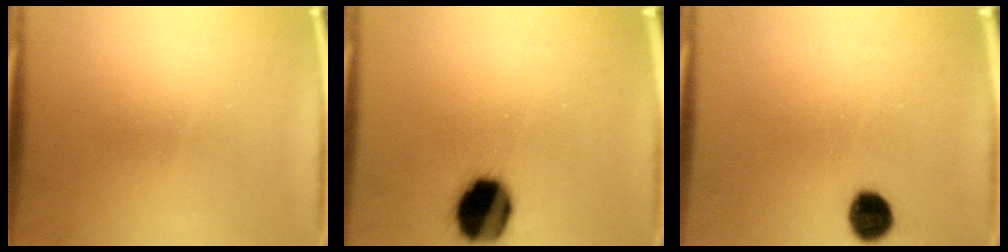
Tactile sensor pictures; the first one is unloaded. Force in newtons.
{"total": 15.6}
{"total": 6.4}